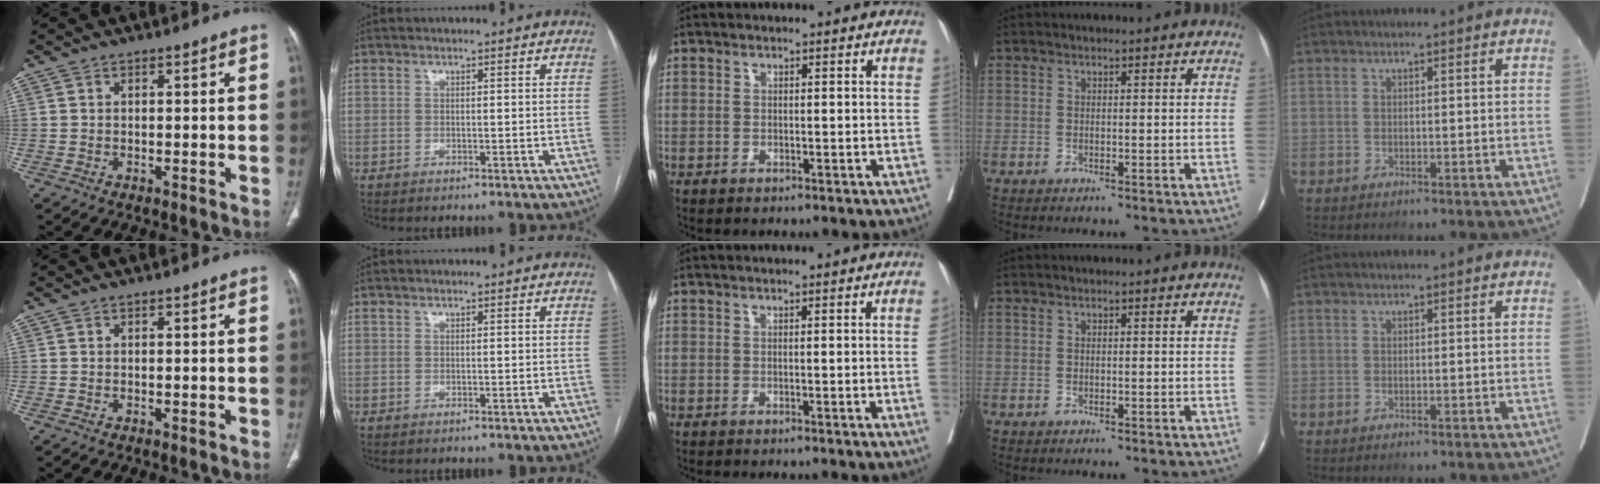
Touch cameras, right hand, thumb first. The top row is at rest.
{"middle": {"total": 1.9, "force": [-0.2, -0.5, 1.8], "torque": [-0.029, 0.001, 0.001]}}